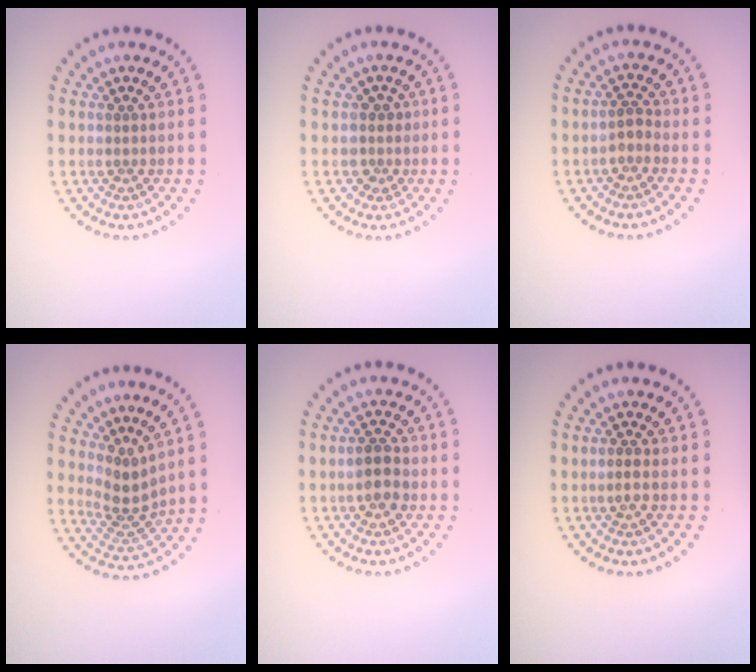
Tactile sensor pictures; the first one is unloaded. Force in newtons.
{"total": 1.5, "press": 1.2, "slide": 0.8}
{"total": 1.2, "press": 1.0, "slide": 0.7}
{"total": 2.9, "press": 2.3, "slide": 1.8}
{"total": 2.4, "press": 2.4, "slide": 0.4}
{"total": 0.9, "press": 0.8, "slide": 0.4}